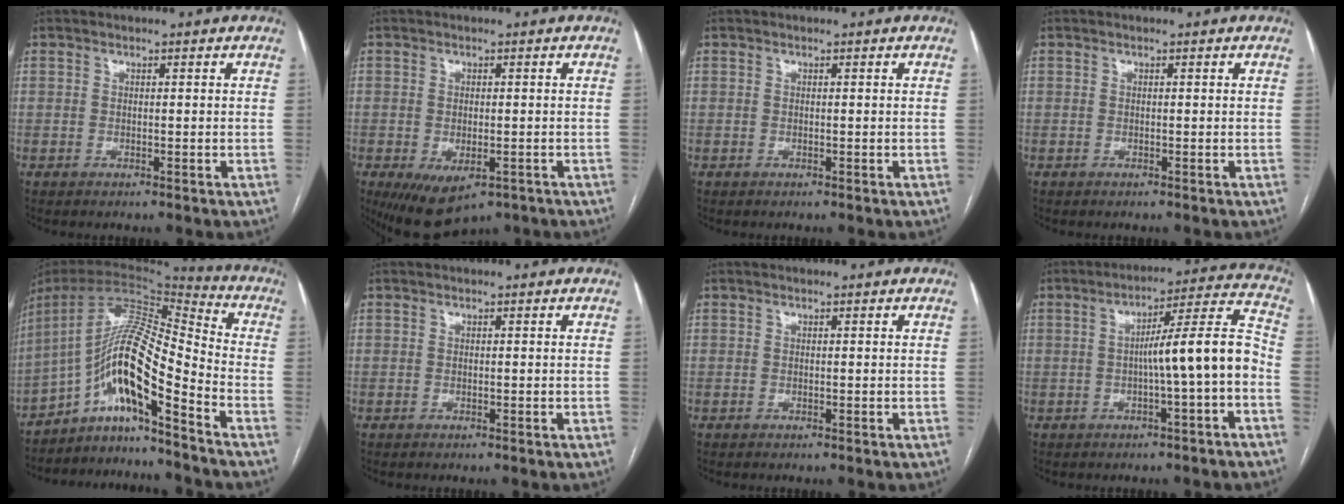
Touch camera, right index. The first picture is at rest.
{"total": 8.8, "force": [-4.6, 4.3, 6.1], "torque": [-0.108, -0.018, -0.060]}
{"total": 0.0}
{"total": 0.0}
{"total": 15.0, "force": [-8.7, 0.9, 12.2], "torque": [-0.222, 0.023, -0.151]}
{"total": 0.0}
{"total": 0.0}
{"total": 10.3, "force": [-2.3, -0.3, 10.0], "torque": [-0.144, 0.029, -0.035]}